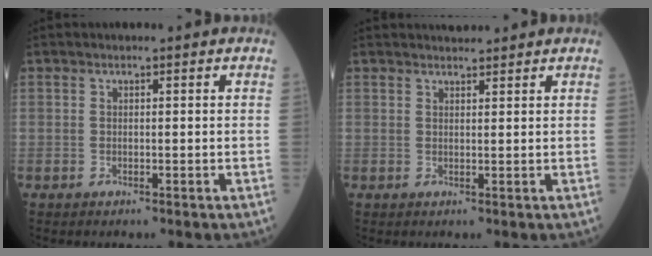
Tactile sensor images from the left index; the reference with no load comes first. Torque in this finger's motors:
{"motor_torque": [0.02, -0.02, 0.00, 0.03]}